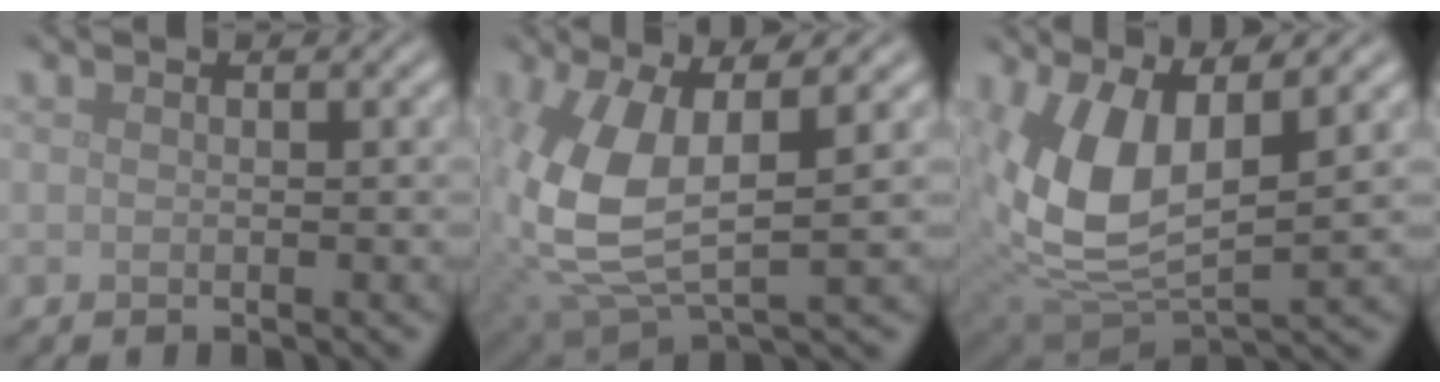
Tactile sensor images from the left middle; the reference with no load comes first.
{"total": 9.4, "force": [0.5, 4.4, 8.3], "torque": [-0.204, -0.010, 0.015]}
{"total": 9.5, "force": [2.2, 4.7, 8.0], "torque": [-0.183, -0.011, 0.043]}